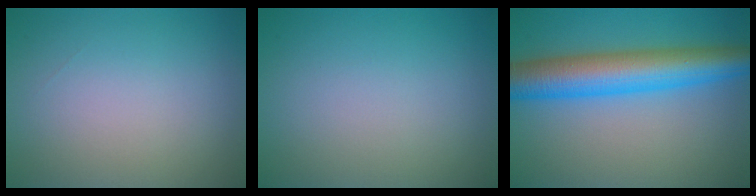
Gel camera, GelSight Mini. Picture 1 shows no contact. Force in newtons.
{"total": 0.0}
{"total": 8.6, "press": 8.6, "slide": 0.1}